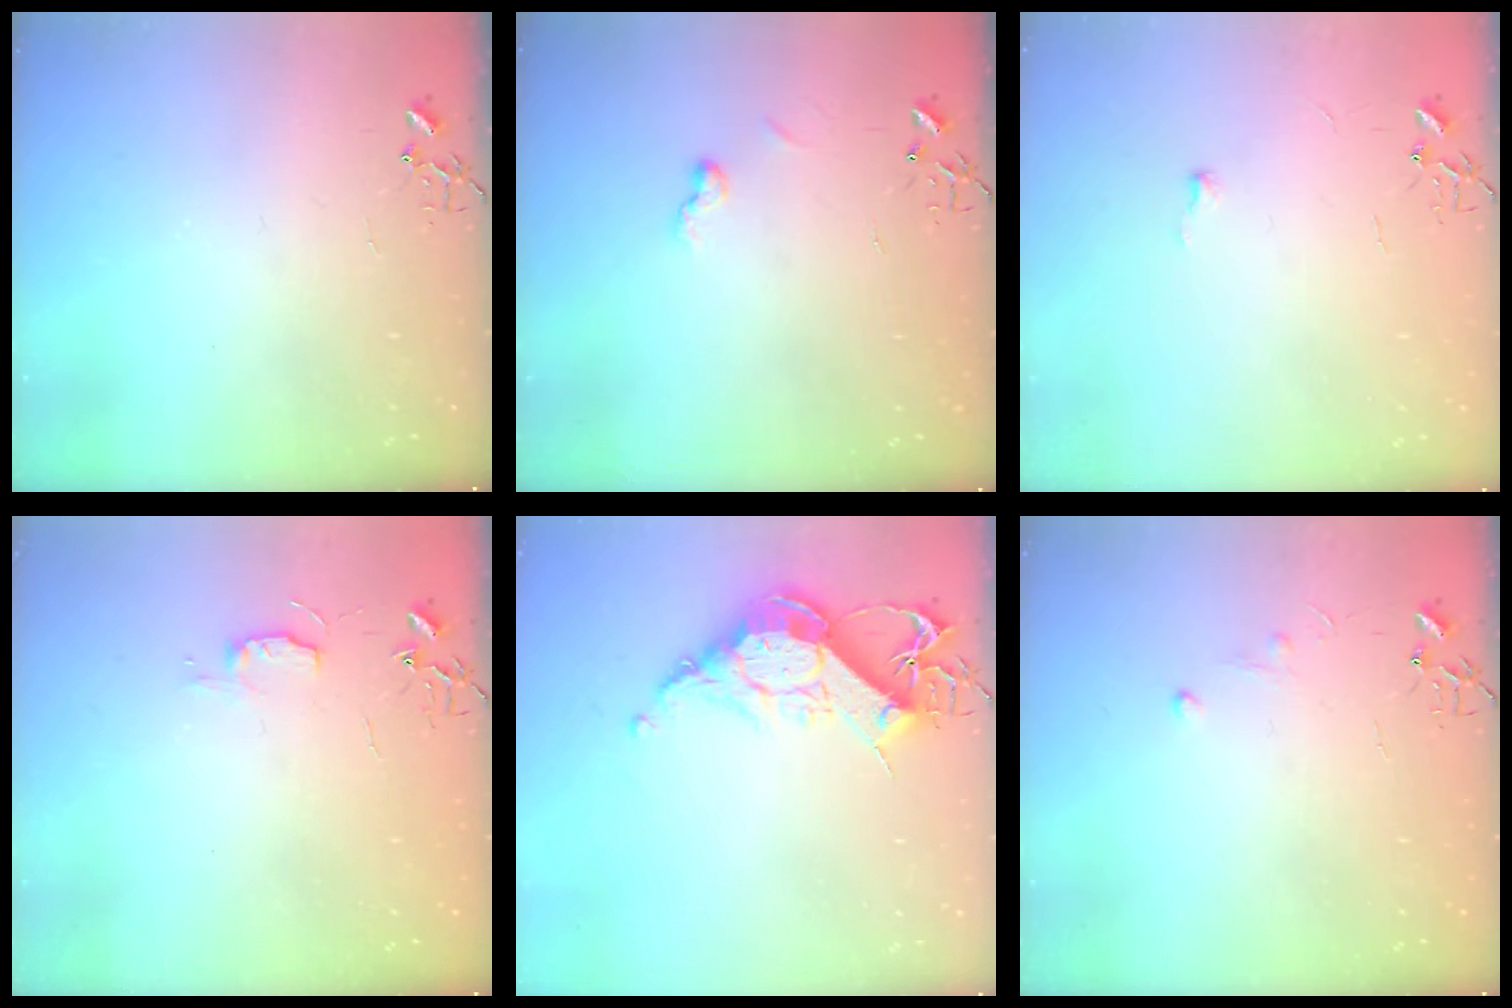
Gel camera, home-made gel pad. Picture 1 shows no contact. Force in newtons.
{"total": 5.2, "press": 5.2, "slide": 0.6}
{"total": 3.3, "press": 3.3, "slide": 0.5}
{"total": 5.9, "press": 5.8, "slide": 0.5}
{"total": 14.3, "press": 14.2, "slide": 1.5}
{"total": 3.8, "press": 3.8, "slide": 0.5}